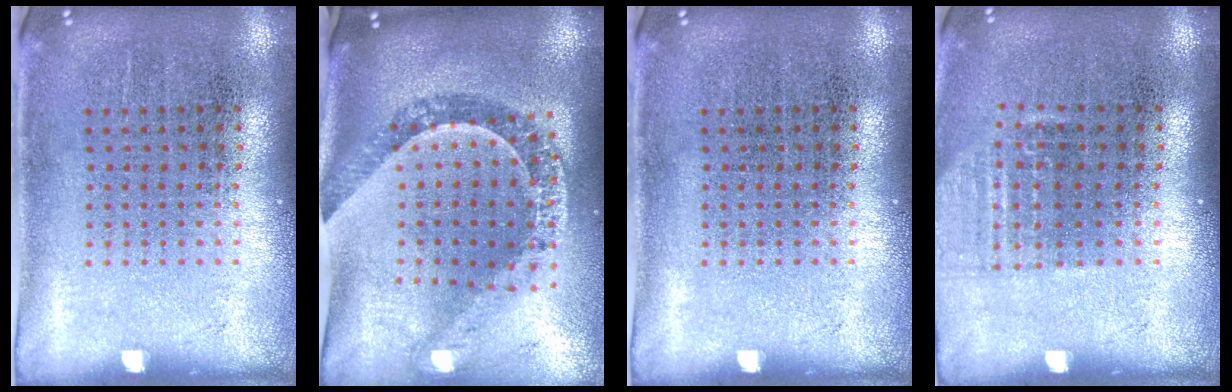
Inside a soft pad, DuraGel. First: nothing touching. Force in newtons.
{"total": 1.4, "press": 1.3, "slide": 0.6}
{"total": 0.0}
{"total": 1.0, "press": 0.9, "slide": 0.4}